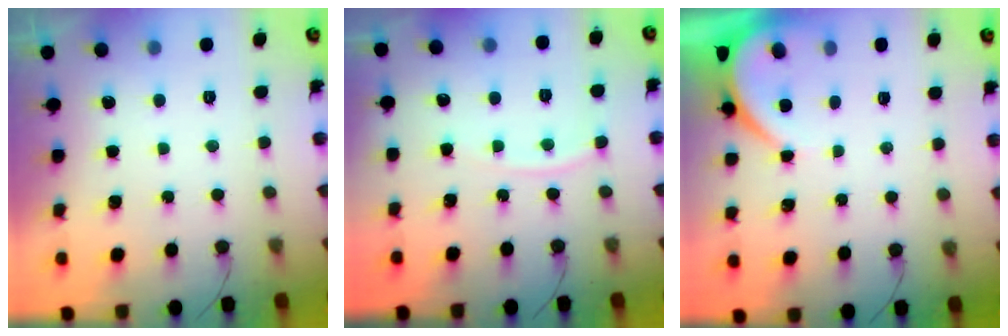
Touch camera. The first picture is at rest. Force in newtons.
{"total": 6.1, "press": 6.1, "slide": 0.4}
{"total": 4.0, "press": 3.9, "slide": 0.6}